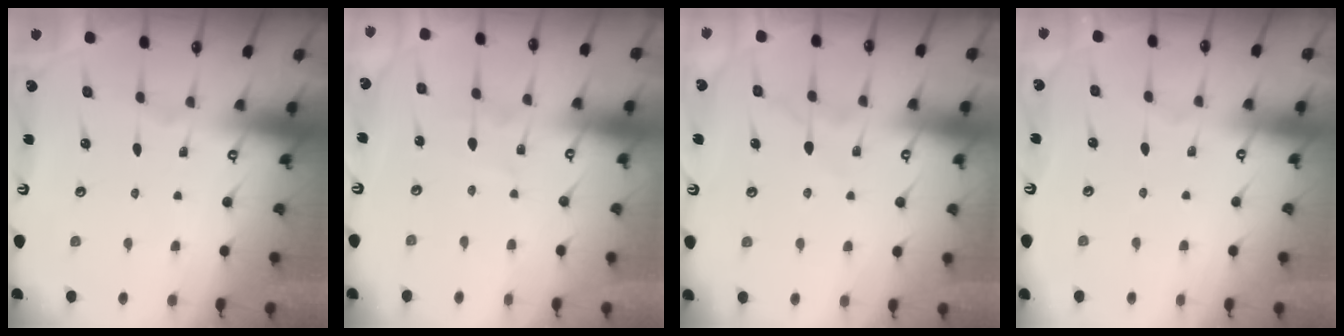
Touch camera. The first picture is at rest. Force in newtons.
{"total": 2.7, "press": 2.7, "slide": 0.3}
{"total": 6.7, "press": 6.6, "slide": 1.0}
{"total": 0.0}